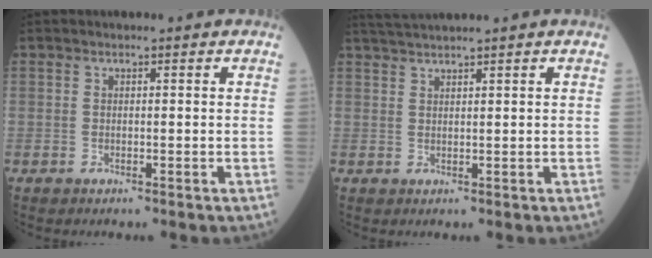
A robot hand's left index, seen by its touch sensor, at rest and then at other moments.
{"total": 4.2, "force": [3.8, -1.1, 1.5], "torque": [-0.028, 0.021, 0.074]}